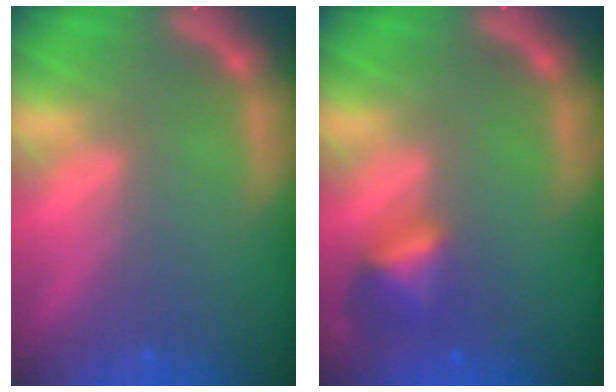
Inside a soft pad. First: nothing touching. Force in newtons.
{"total": 2.9}